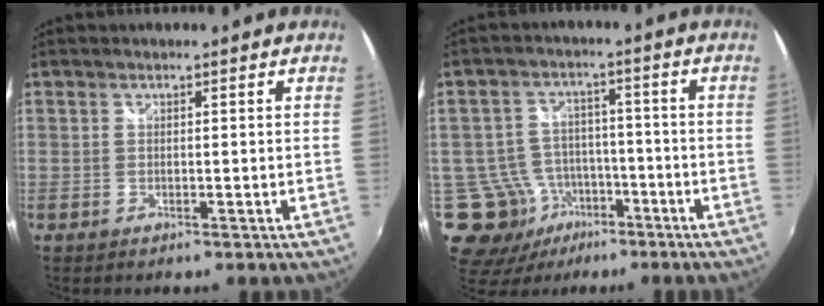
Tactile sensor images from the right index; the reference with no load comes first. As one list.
[{"total": 13.1, "force": [-6.2, 10.7, 4.3], "torque": [-0.116, 0.010, -0.081]}]